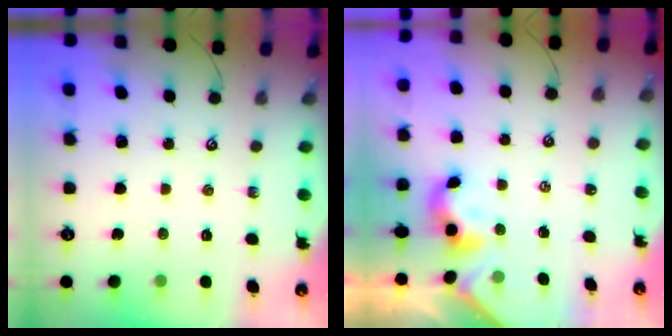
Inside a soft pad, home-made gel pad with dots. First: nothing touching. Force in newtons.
{"total": 2.4, "press": 2.4, "slide": 0.2}